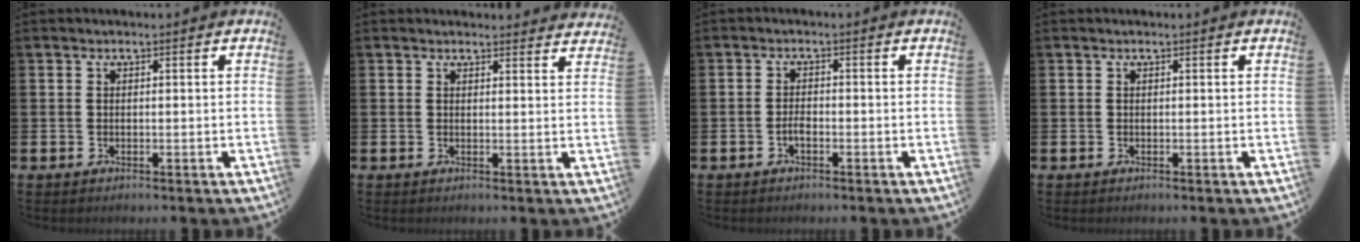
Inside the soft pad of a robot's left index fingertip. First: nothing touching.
{"total": 2.0, "force": [1.9, 0.3, -0.1], "torque": [0.012, -0.012, 0.033]}
{"total": 1.6, "force": [-0.8, 0.6, 1.3], "torque": [-0.017, -0.002, -0.017]}
{"total": 0.0}